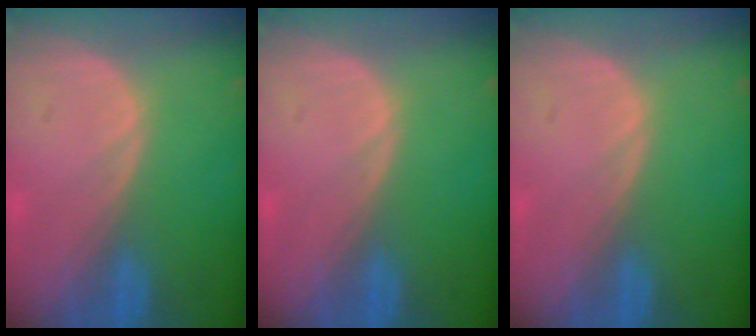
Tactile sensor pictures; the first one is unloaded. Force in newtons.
{"total": 0.0}
{"total": 0.0}